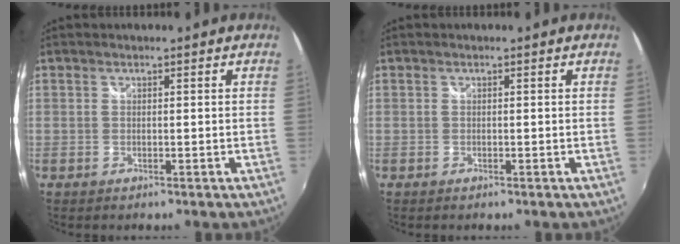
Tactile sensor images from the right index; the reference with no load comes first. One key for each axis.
{"total": 0.0}